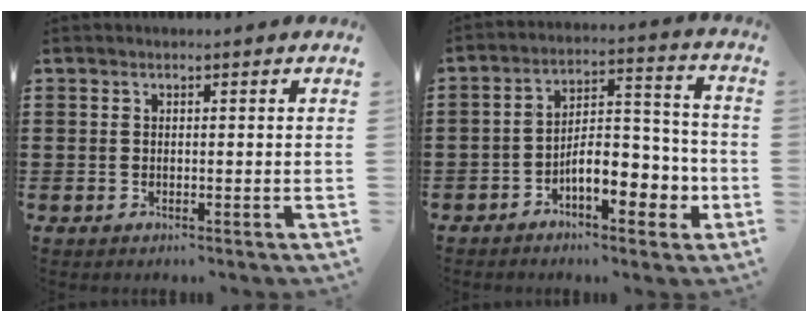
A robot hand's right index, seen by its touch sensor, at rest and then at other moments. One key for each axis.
{"total": 8.4, "fx": -3.6, "fy": 3.8, "fz": 6.6, "tx": -0.094, "ty": 0.005, "tz": -0.065}